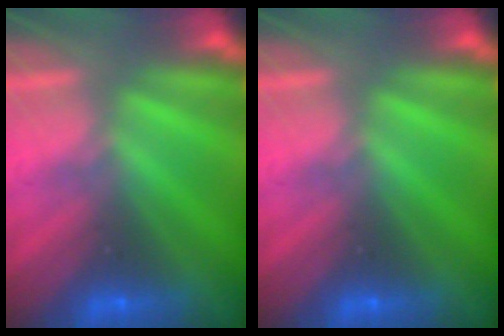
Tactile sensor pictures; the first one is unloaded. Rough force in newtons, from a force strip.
{"total": 0.0}